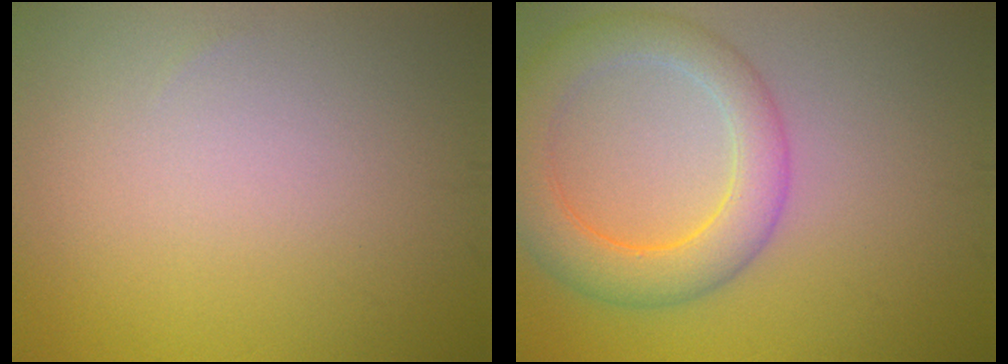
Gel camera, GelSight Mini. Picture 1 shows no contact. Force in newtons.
{"total": 5.7, "press": 5.7, "slide": 0.2}